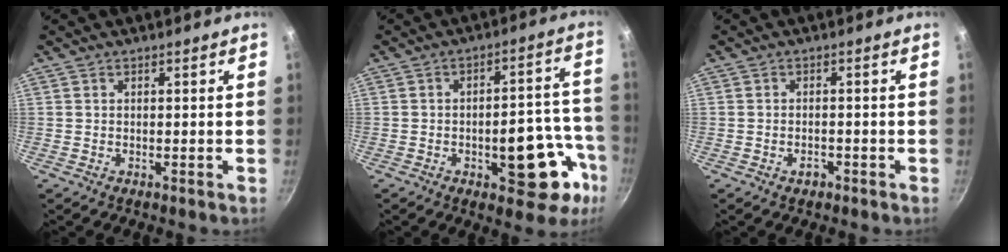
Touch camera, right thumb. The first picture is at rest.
{"total": 15.5, "force": [-5.9, 7.5, 12.2], "torque": [-0.089, 0.048, -0.073]}
{"total": 1.9, "force": [-1.1, 1.1, 1.0], "torque": [-0.011, 0.011, -0.015]}